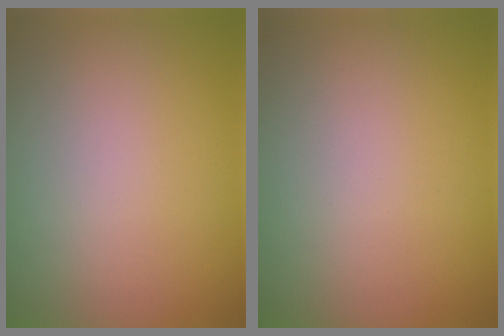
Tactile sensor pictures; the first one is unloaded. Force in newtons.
{"total": 0.0}